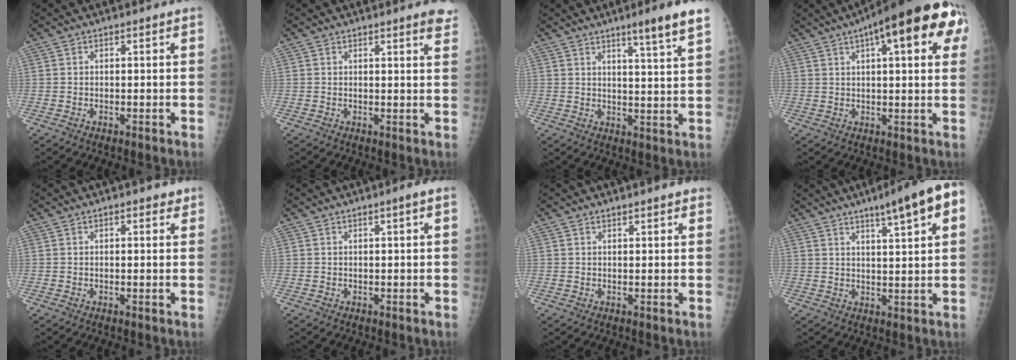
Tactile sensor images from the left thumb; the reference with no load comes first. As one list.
[{"total": 3.4, "force": [2.6, 0.4, 2.0], "torque": [-0.018, -0.011, 0.021]}, {"total": 7.7, "force": [5.1, -0.3, 5.8], "torque": [-0.082, -0.031, 0.071]}, {"total": 19.7, "force": [8.0, 6.0, 17.1], "torque": [-0.228, 0.022, 0.102]}, {"total": 2.1, "force": [1.1, 1.0, 1.4], "torque": [-0.012, -0.002, 0.013]}, {"total": 1.3, "force": [0.4, 0.0, 1.3], "torque": [-0.023, 0.002, 0.006]}, {"total": 1.5, "force": [1.2, 0.4, 0.8], "torque": [-0.006, -0.004, 0.015]}, {"total": 11.0, "force": [5.7, 1.6, 9.3], "torque": [-0.123, -0.005, 0.075]}]